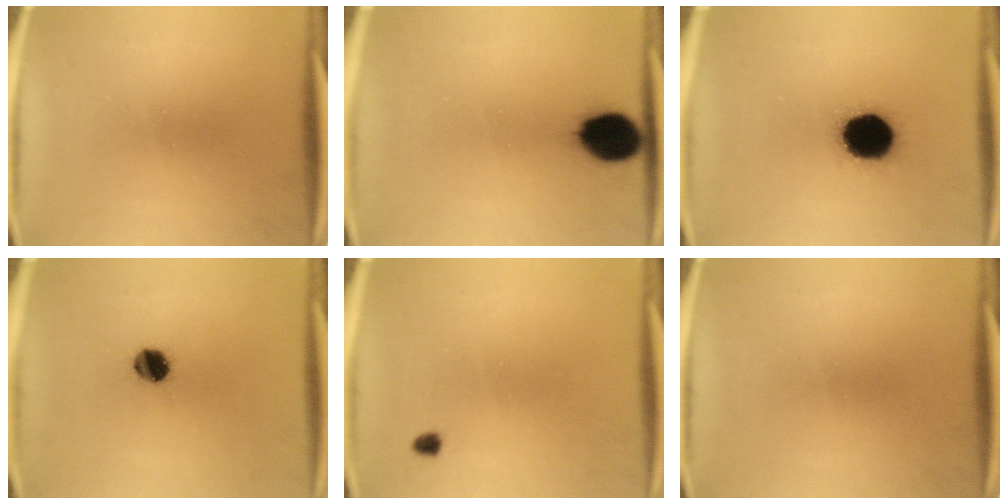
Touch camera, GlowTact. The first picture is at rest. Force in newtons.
{"total": 10.7}
{"total": 17.0}
{"total": 5.9}
{"total": 1.0}
{"total": 0.0}